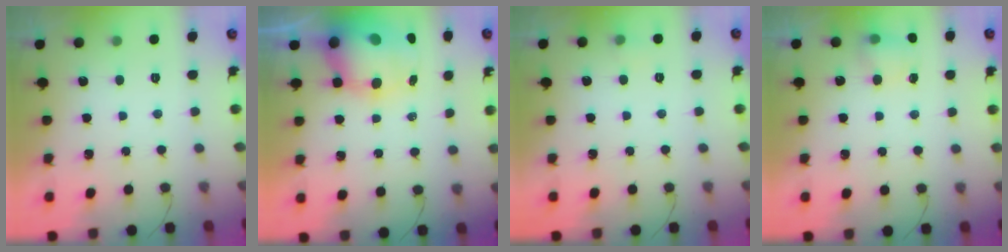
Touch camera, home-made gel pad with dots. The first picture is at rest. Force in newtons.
{"total": 11.6, "press": 11.2, "slide": 2.9}
{"total": 8.0, "press": 4.1, "slide": 6.9}
{"total": 5.7, "press": 5.6, "slide": 1.1}